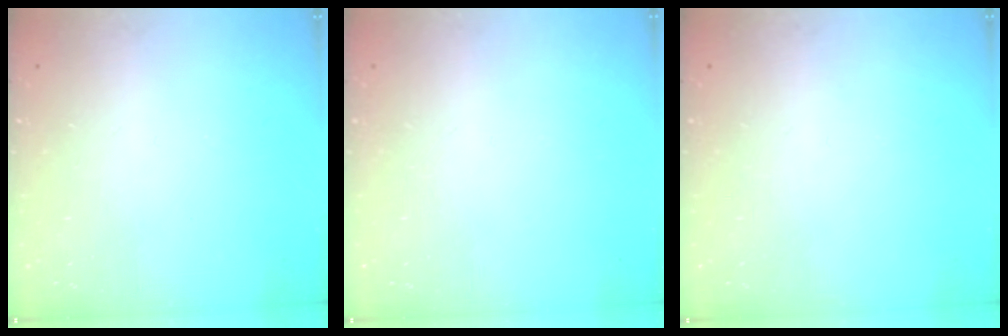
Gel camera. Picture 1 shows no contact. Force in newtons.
{"total": 0.0}
{"total": 0.0}